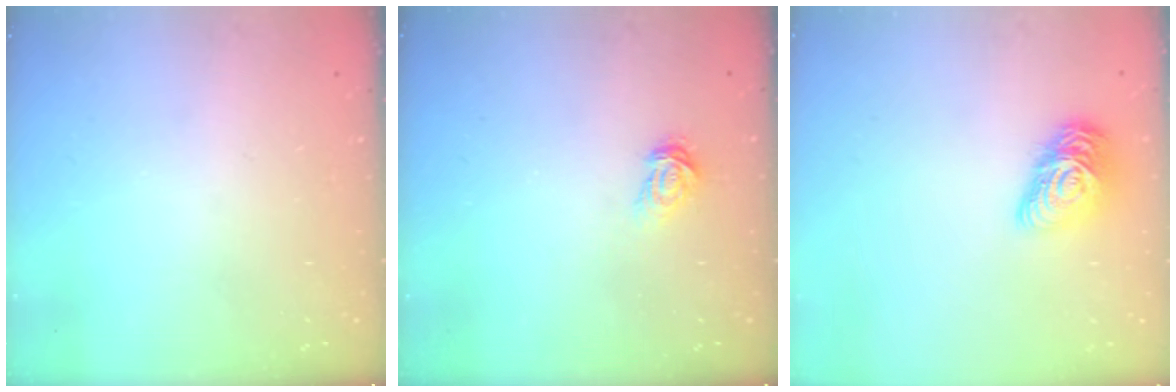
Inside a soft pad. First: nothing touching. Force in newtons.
{"total": 3.4, "press": 3.4, "slide": 0.3}
{"total": 12.3, "press": 12.3, "slide": 0.5}